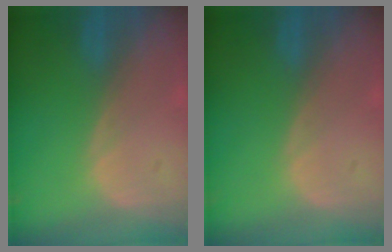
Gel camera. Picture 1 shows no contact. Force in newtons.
{"total": 0.0}